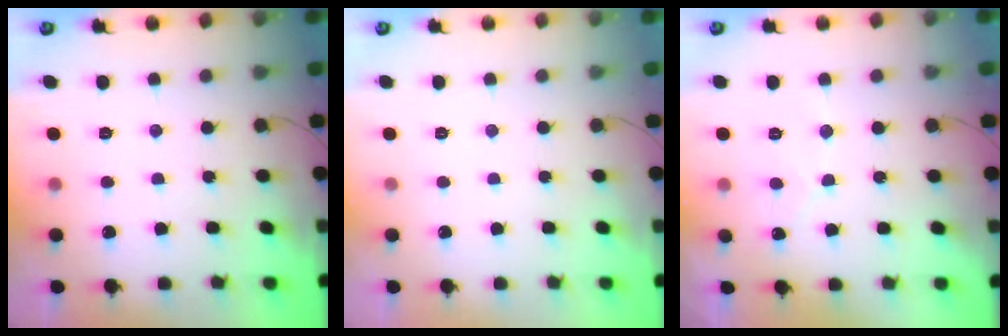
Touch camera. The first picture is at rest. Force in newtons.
{"total": 0.0}
{"total": 4.5, "press": 4.4, "slide": 0.3}